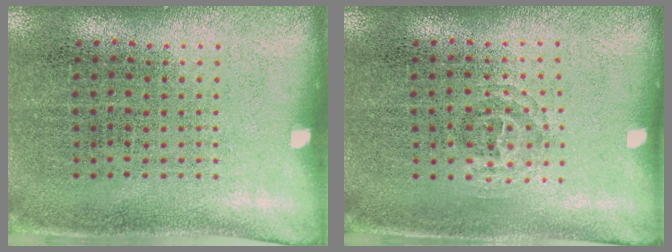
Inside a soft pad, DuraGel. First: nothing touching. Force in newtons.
{"total": 0.9, "press": 0.6, "slide": 0.7}